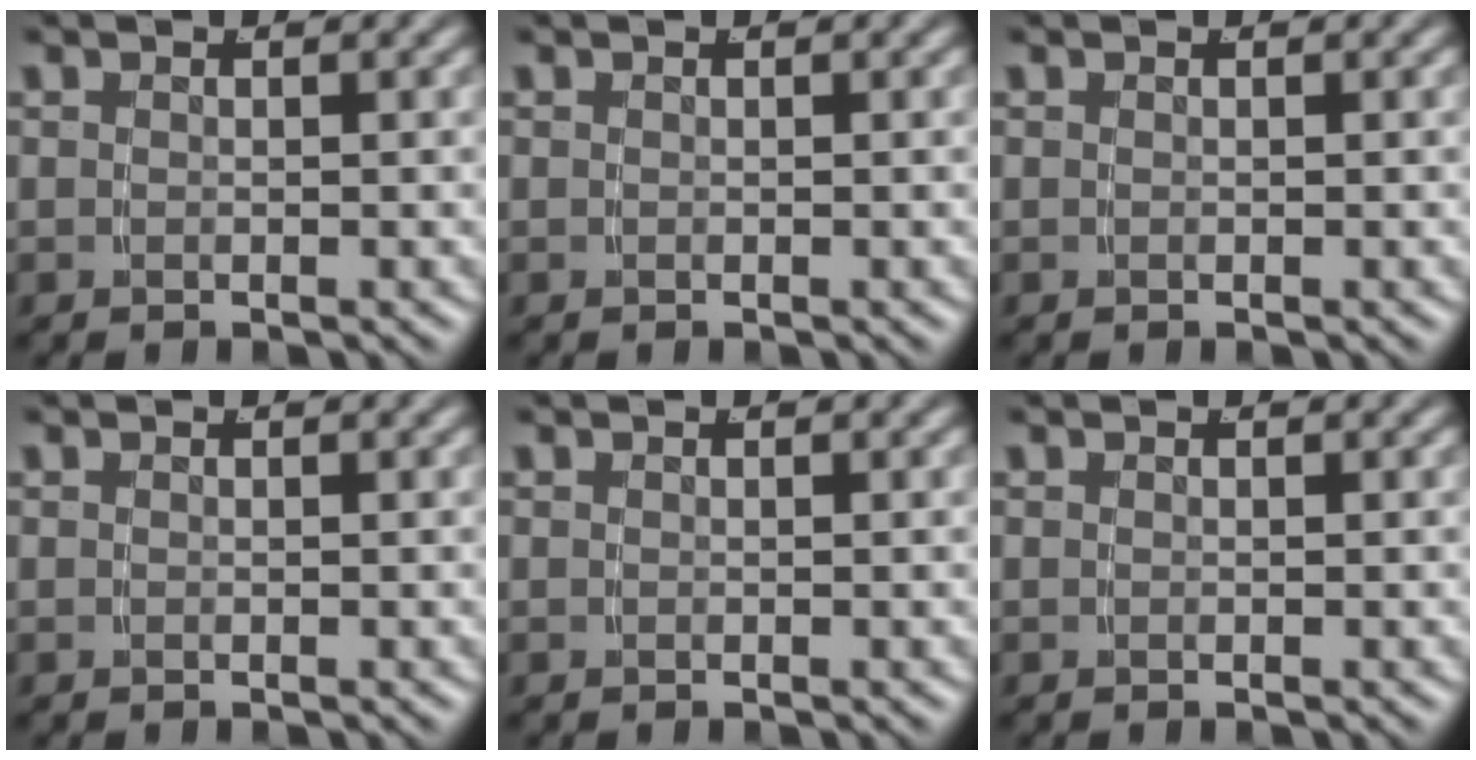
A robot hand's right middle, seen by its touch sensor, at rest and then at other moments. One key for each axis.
{"total": 0.0}
{"total": 0.0}
{"total": 0.0}
{"total": 0.0}
{"total": 0.0}